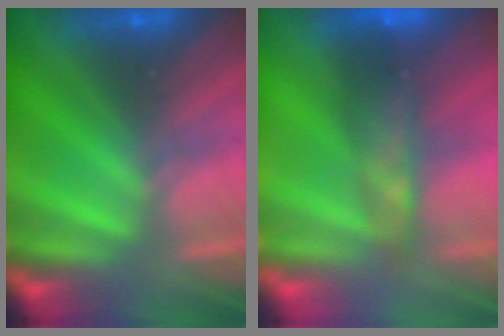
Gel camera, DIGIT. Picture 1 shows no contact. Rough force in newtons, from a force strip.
{"total": 7.8}